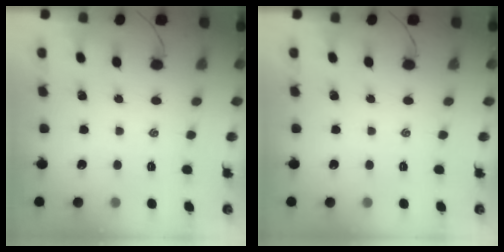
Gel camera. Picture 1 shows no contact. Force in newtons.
{"total": 0.0}